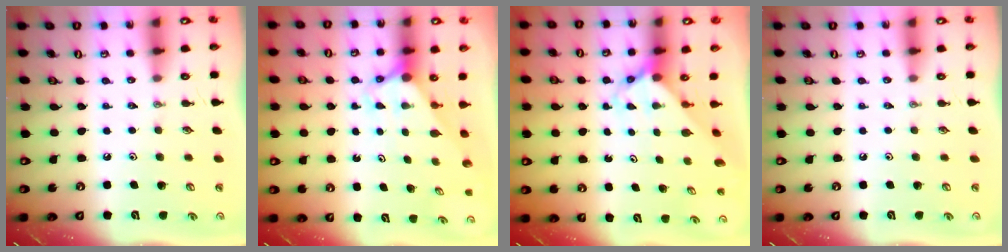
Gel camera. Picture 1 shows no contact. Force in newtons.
{"total": 2.9, "press": 2.9, "slide": 0.0}
{"total": 3.4, "press": 3.4, "slide": 0.3}
{"total": 0.0}